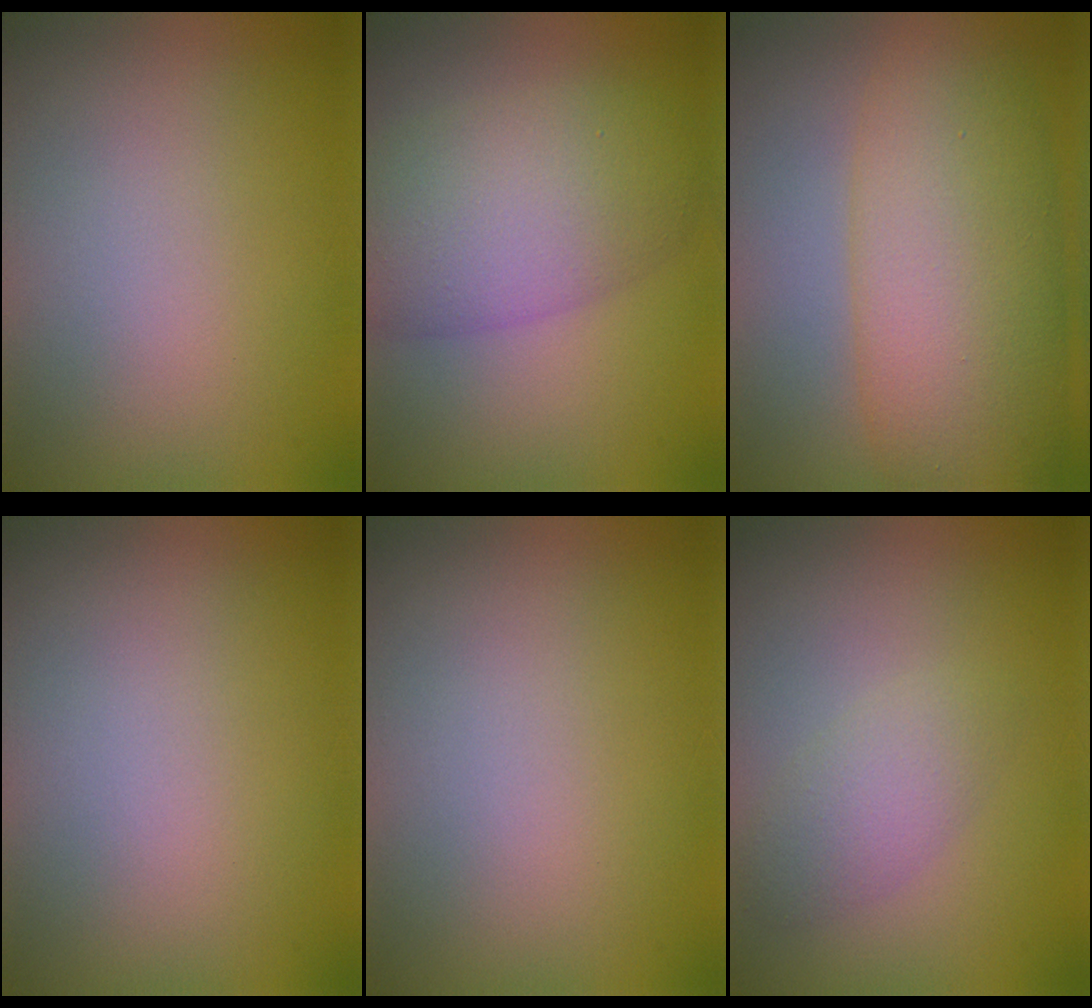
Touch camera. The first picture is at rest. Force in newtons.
{"total": 6.9, "press": 6.9, "slide": 0.4}
{"total": 9.2, "press": 9.2, "slide": 0.2}
{"total": 0.0}
{"total": 0.0}
{"total": 2.3, "press": 2.3, "slide": 0.1}